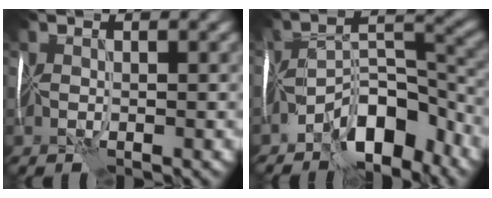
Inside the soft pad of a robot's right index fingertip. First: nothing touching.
{"total": 6.4, "force": [-4.8, 2.5, 3.6], "torque": [-0.039, 0.015, -0.096]}